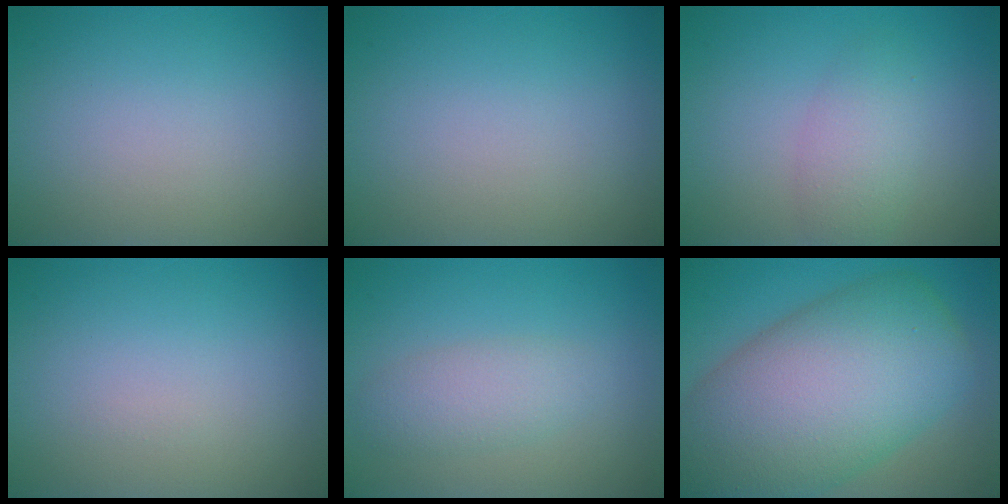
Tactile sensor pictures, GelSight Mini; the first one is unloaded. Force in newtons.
{"total": 0.0}
{"total": 2.7, "press": 2.7, "slide": 0.2}
{"total": 0.0}
{"total": 2.6, "press": 2.6, "slide": 0.1}
{"total": 14.4, "press": 14.3, "slide": 0.8}